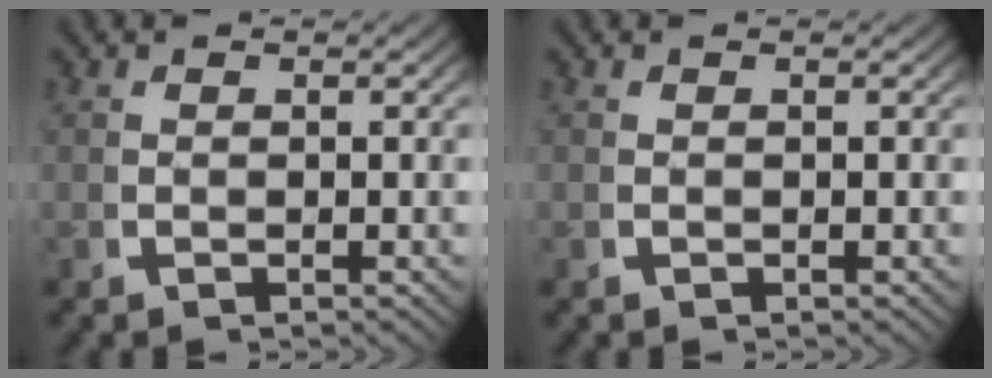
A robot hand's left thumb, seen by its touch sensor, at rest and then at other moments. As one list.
[{"total": 0.0}]